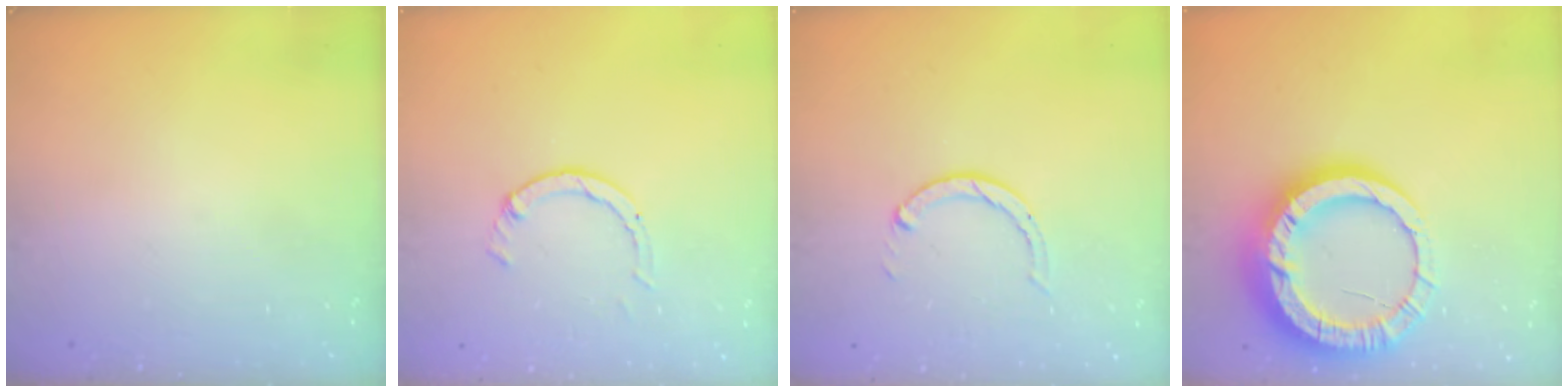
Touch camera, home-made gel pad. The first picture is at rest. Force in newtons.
{"total": 2.6, "press": 2.5, "slide": 0.3}
{"total": 3.1, "press": 3.0, "slide": 0.4}
{"total": 19.3, "press": 19.2, "slide": 1.9}